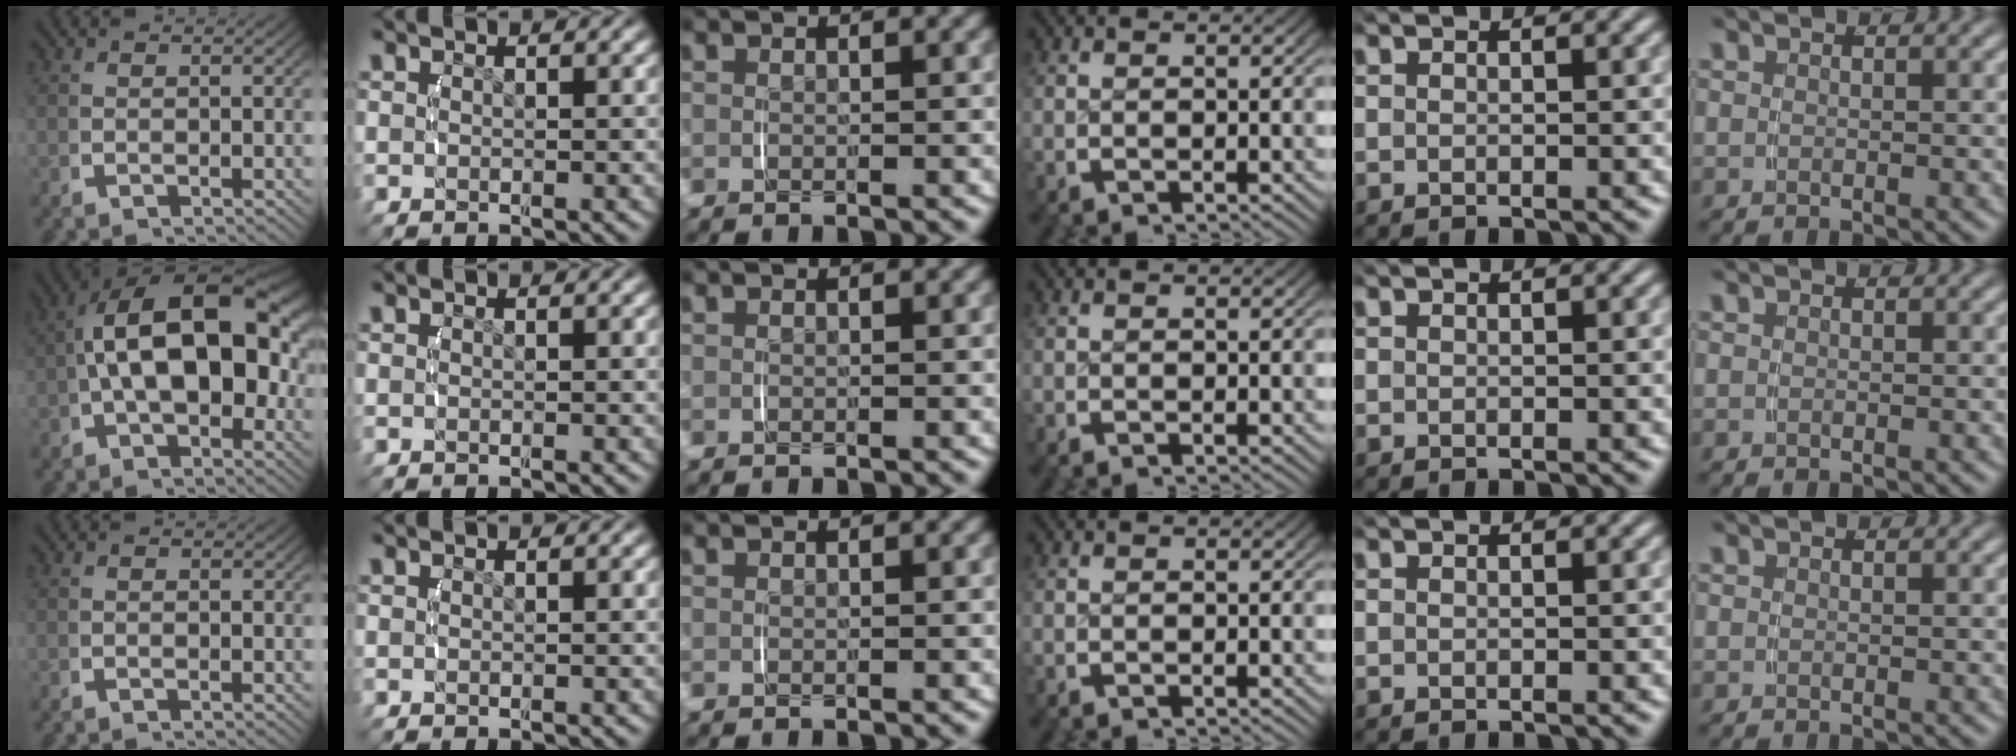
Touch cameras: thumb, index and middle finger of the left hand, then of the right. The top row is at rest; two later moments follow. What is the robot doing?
{"motion": "lift_and_place", "object": "camera"}